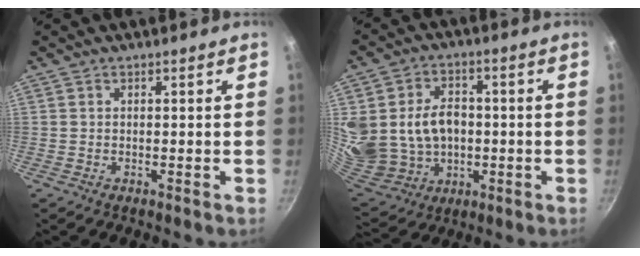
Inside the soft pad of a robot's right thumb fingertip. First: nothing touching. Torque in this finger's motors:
{"motor_torque": [-0.24, 1.14, 0.83, 0.81, 0.13]}